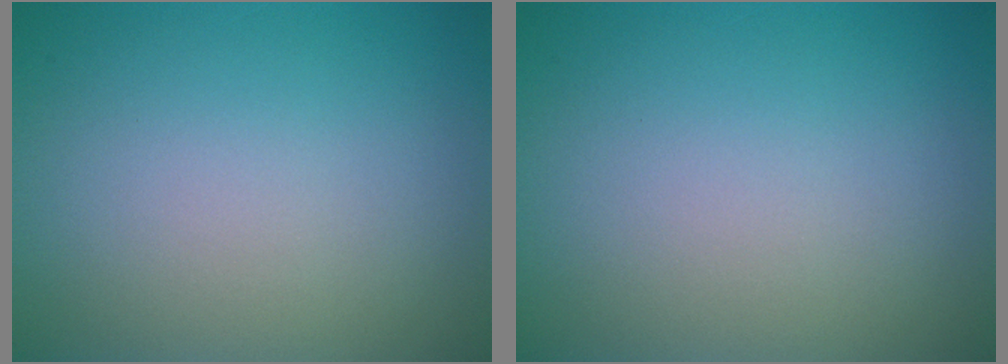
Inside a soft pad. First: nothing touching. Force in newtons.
{"total": 0.0}